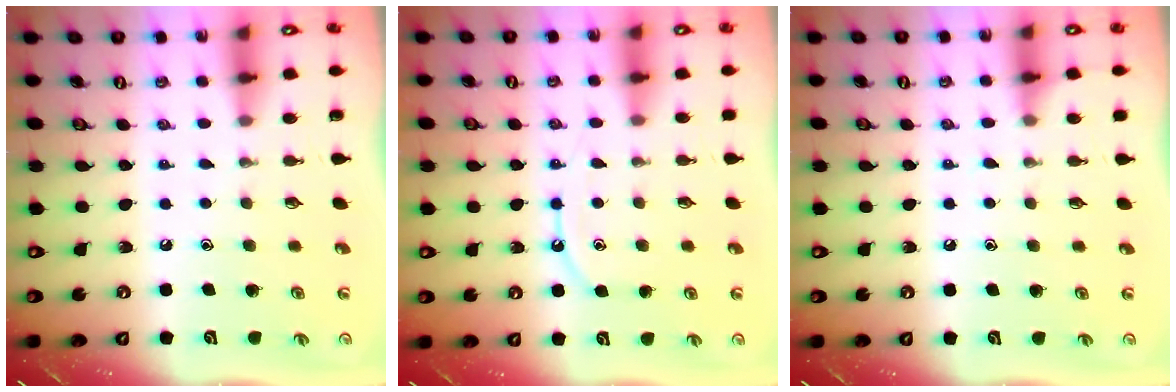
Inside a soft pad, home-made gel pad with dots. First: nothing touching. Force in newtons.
{"total": 7.3, "press": 7.3, "slide": 0.8}
{"total": 3.7, "press": 3.6, "slide": 0.5}